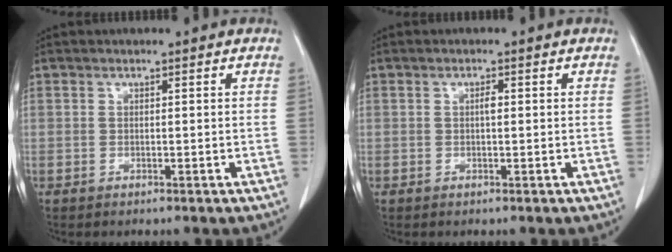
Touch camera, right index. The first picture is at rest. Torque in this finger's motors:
{"motor_torque": [0.29, -0.03, 0.08, 0.04]}